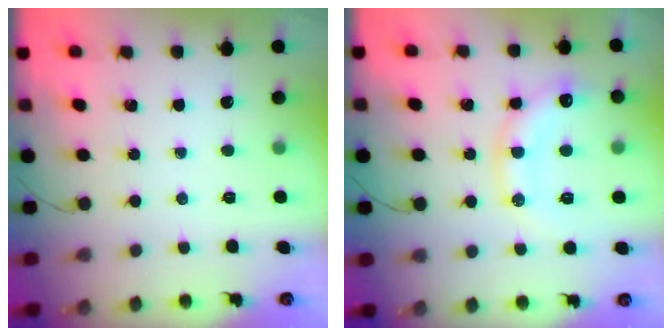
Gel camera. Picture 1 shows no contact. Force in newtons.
{"total": 14.3, "press": 14.2, "slide": 1.7}